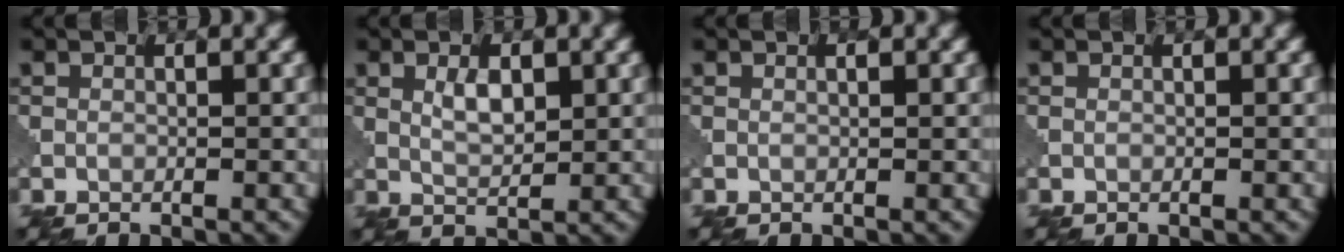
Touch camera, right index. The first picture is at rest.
{"total": 2.3, "force": [1.1, 1.0, 1.7], "torque": [-0.036, -0.002, 0.025]}
{"total": 0.6, "force": [0.4, 0.0, 0.5], "torque": [-0.006, -0.003, 0.009]}
{"total": 0.0}